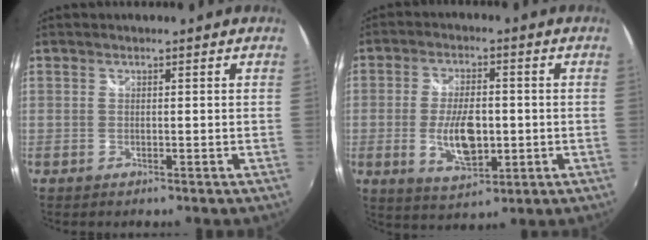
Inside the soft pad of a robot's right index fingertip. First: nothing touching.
{"total": 10.0, "force": [-1.5, 4.8, 8.6], "torque": [-0.165, -0.009, -0.022]}